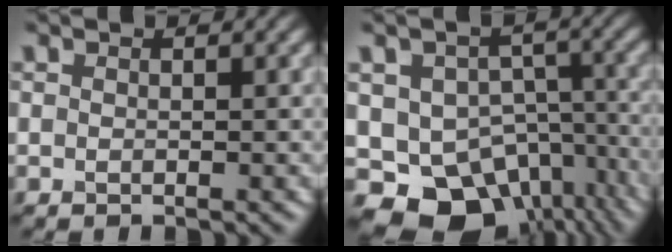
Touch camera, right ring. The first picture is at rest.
{"total": 12.9, "force": [-6.9, 9.1, 6.1], "torque": [-0.092, -0.019, -0.085]}